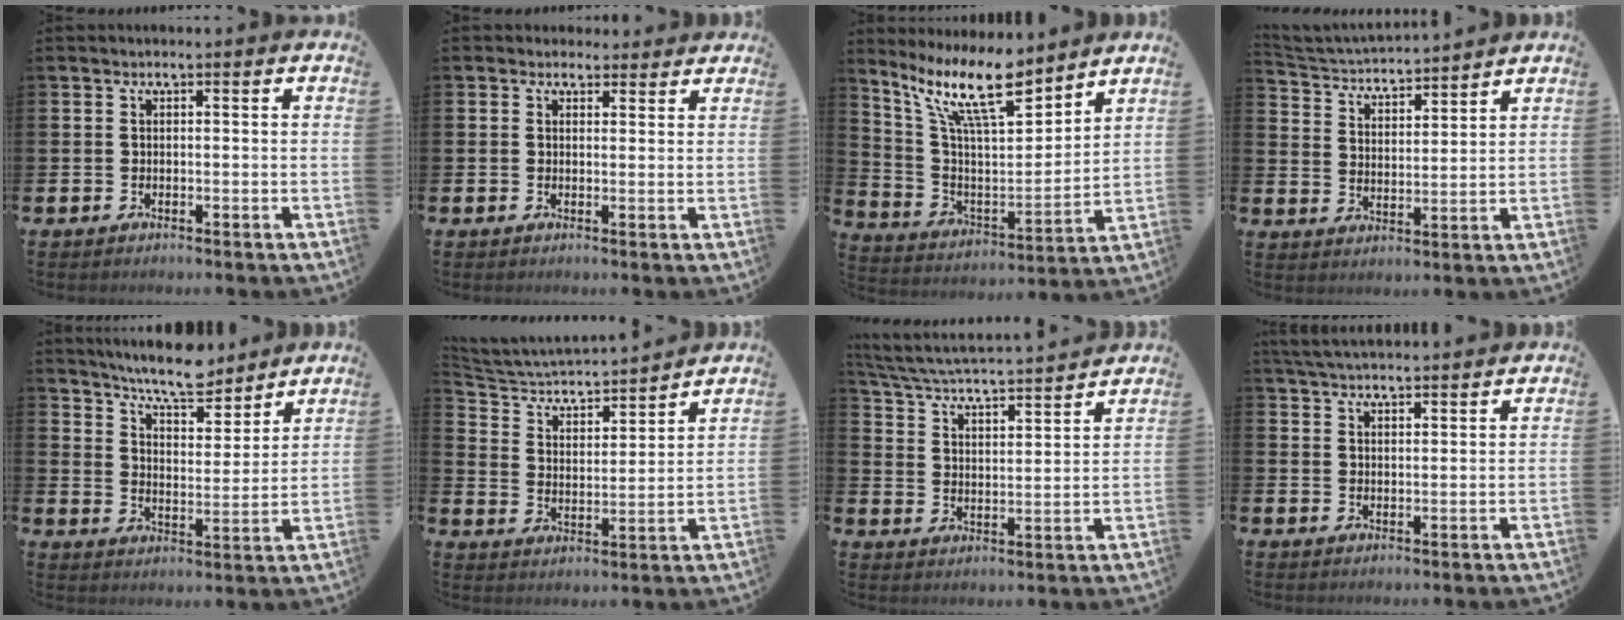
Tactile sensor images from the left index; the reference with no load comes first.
{"total": 2.1, "force": [1.9, 0.9, -0.1], "torque": [0.005, -0.005, 0.033]}
{"total": 13.2, "force": [10.0, 3.6, 7.8], "torque": [-0.166, -0.051, 0.174]}
{"total": 3.7, "force": [3.6, 0.6, 0.1], "torque": [-0.027, -0.031, 0.060]}
{"total": 8.6, "force": [8.1, 1.4, 2.6], "torque": [-0.064, -0.049, 0.144]}
{"total": 4.5, "force": [4.3, 0.9, 0.9], "torque": [-0.054, -0.040, 0.065]}
{"total": 4.4, "force": [4.2, 0.2, 1.2], "torque": [-0.052, -0.040, 0.065]}
{"total": 4.2, "force": [4.2, 0.1, 0.5], "torque": [-0.029, -0.016, 0.079]}